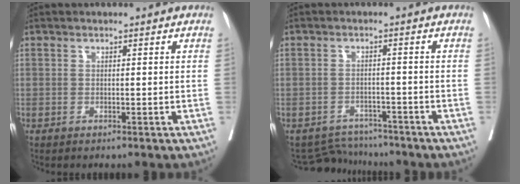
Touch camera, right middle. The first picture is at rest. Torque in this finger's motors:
{"motor_torque": [-0.28, -0.12, -0.05, -0.03]}